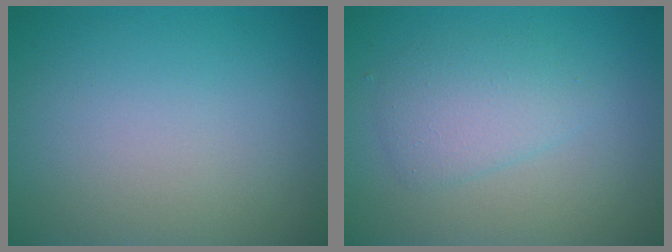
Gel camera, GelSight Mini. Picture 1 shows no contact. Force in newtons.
{"total": 2.6, "press": 2.6, "slide": 0.1}